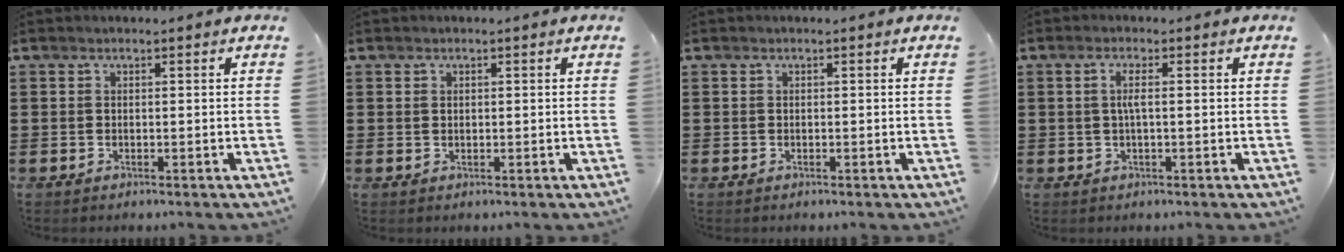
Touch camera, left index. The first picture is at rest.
{"total": 0.6, "force": [0.2, 0.4, 0.3], "torque": [-0.007, 0.003, 0.004]}
{"total": 0.0}
{"total": 2.3, "force": [0.0, 0.0, 2.3], "torque": [-0.045, -0.004, -0.001]}